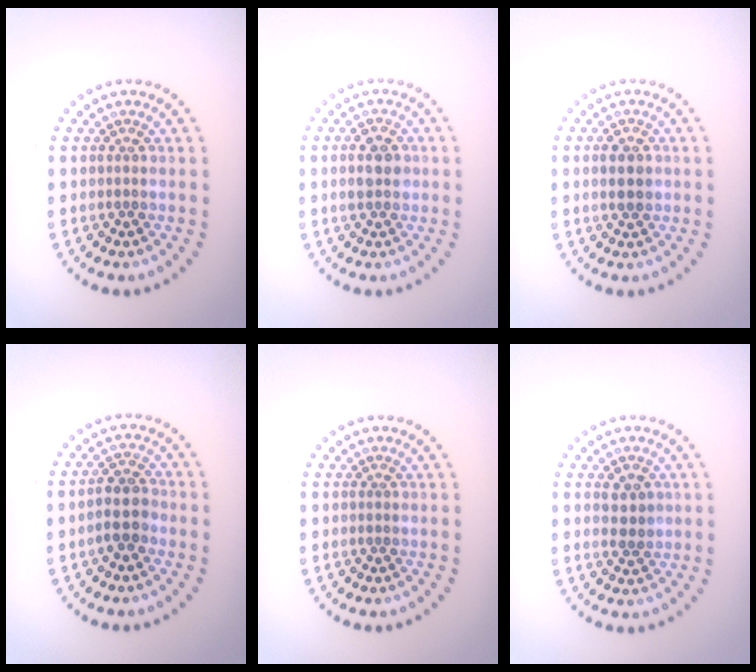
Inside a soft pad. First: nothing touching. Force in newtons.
{"total": 2.8, "press": 2.8, "slide": 0.1}
{"total": 2.7, "press": 2.7, "slide": 0.2}
{"total": 2.9, "press": 2.6, "slide": 1.3}
{"total": 0.0}
{"total": 2.1, "press": 2.0, "slide": 0.4}